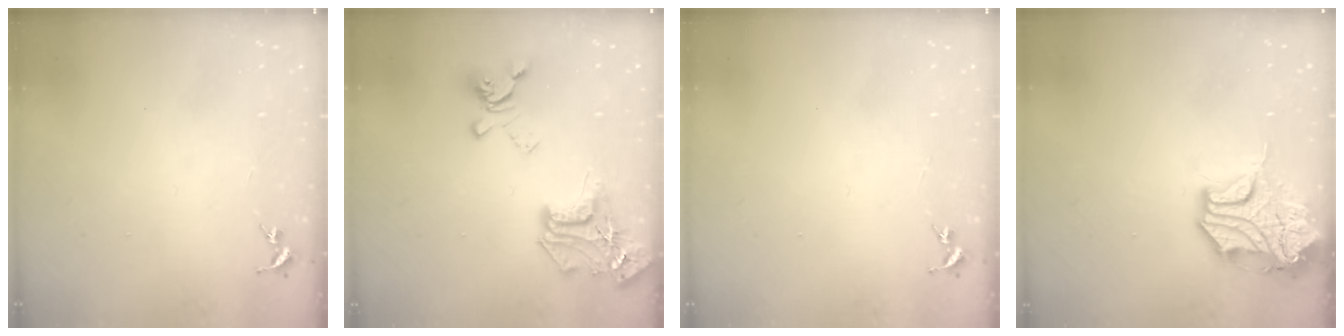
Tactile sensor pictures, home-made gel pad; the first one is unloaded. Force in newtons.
{"total": 19.7, "press": 19.7, "slide": 1.4}
{"total": 0.0}
{"total": 15.8, "press": 15.6, "slide": 2.5}